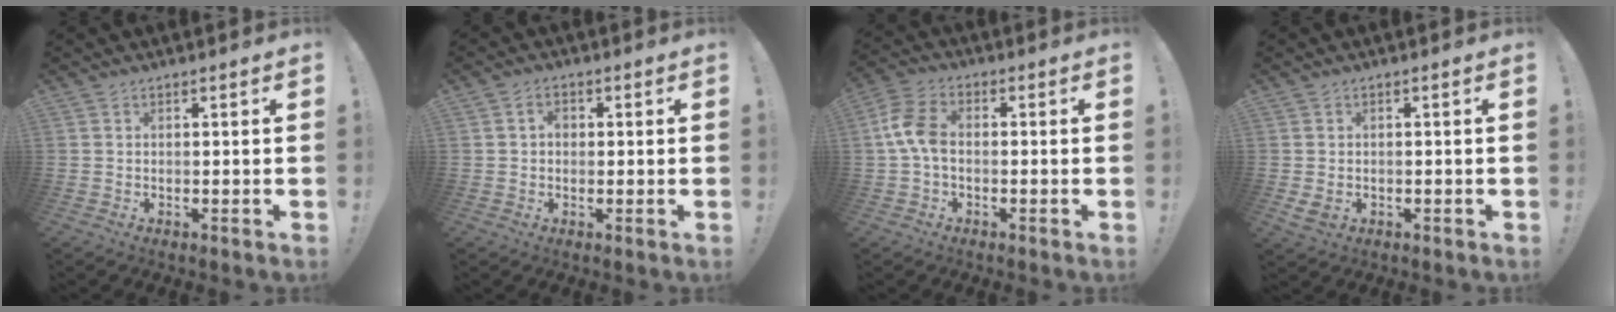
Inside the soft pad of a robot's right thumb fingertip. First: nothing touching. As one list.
[{"total": 2.7, "force": [0.1, 2.2, 1.6], "torque": [-0.016, 0.001, -0.003]}, {"total": 8.8, "force": [-0.6, 5.4, 6.9], "torque": [-0.138, 0.010, -0.006]}, {"total": 3.4, "force": [-0.5, 2.4, 2.3], "torque": [-0.047, -0.003, -0.008]}]